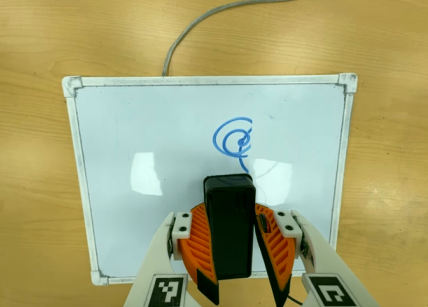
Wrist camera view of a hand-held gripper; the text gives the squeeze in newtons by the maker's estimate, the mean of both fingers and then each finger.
{"total": 8.4, "left": 9.1, "right": 7.8}